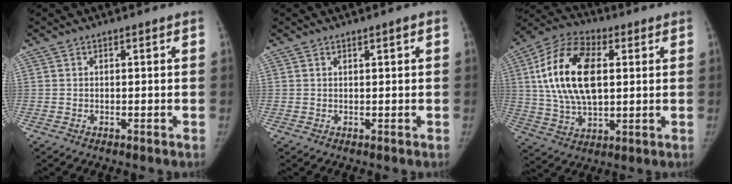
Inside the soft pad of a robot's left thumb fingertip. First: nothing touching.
{"total": 0.9, "force": [0.4, 0.1, 0.8], "torque": [-0.011, 0.000, 0.006]}
{"total": 18.5, "force": [3.6, 10.2, 15.0], "torque": [-0.274, 0.006, 0.062]}